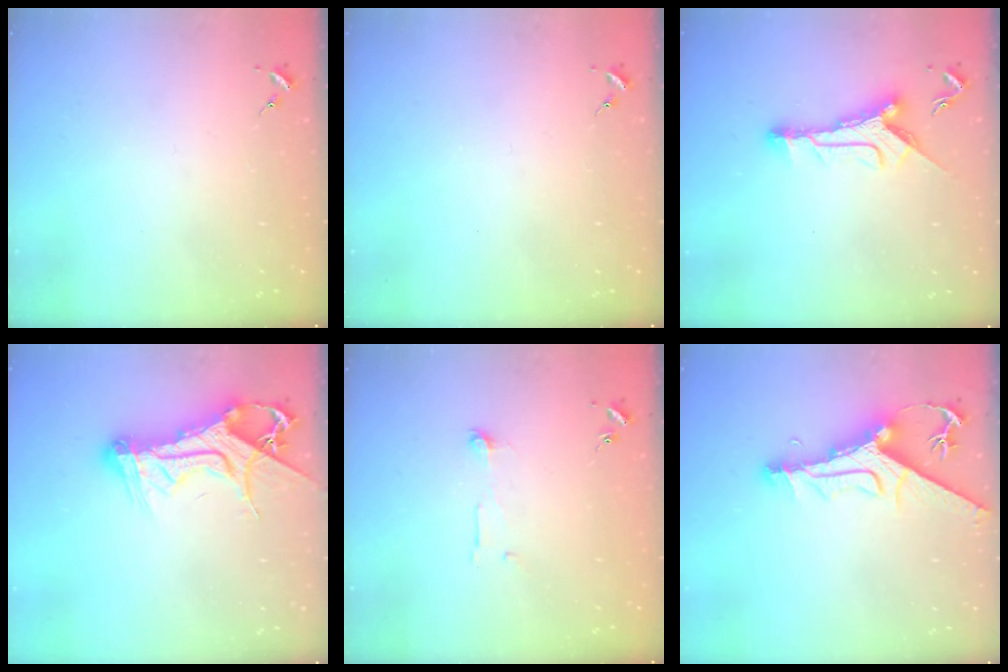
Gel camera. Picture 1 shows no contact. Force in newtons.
{"total": 0.0}
{"total": 11.0, "press": 10.9, "slide": 0.7}
{"total": 16.5, "press": 16.4, "slide": 1.8}
{"total": 4.9, "press": 4.9, "slide": 0.5}
{"total": 13.3, "press": 13.2, "slide": 1.4}